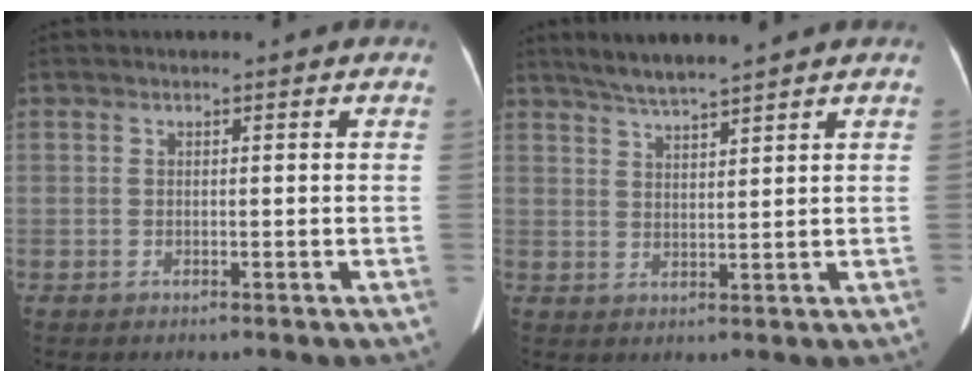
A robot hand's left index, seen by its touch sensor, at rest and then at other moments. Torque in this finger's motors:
{"motor_torque": [0.02, -0.04, -0.02, 0.03]}